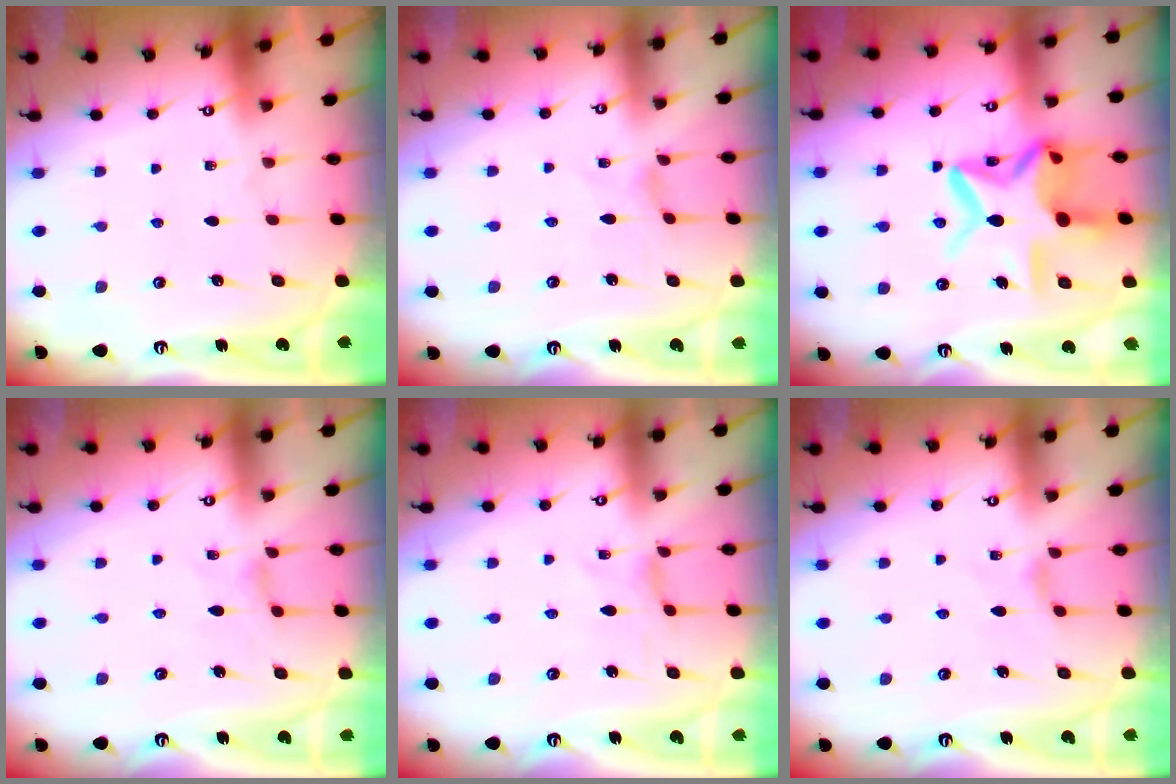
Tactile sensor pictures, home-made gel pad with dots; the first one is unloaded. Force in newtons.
{"total": 0.0}
{"total": 16.3, "press": 16.2, "slide": 1.7}
{"total": 1.3, "press": 1.3, "slide": 0.4}
{"total": 0.0}
{"total": 1.8, "press": 1.7, "slide": 0.5}